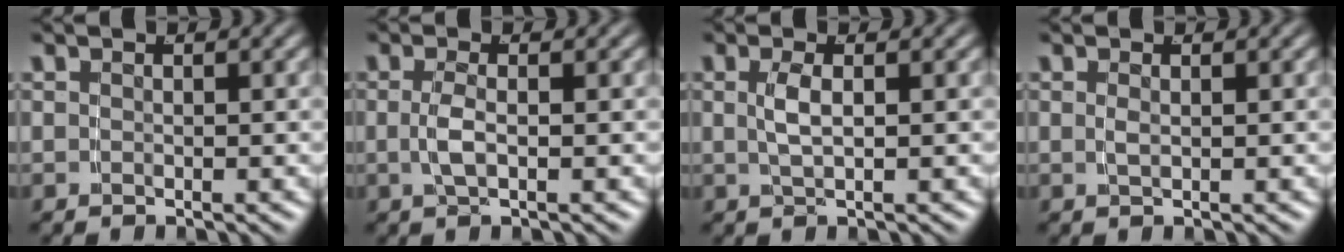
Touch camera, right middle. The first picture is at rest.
{"total": 1.7, "force": [-0.3, -0.2, 1.6], "torque": [-0.038, -0.005, 0.001]}
{"total": 1.7, "force": [0.1, -0.1, 1.7], "torque": [-0.040, -0.004, 0.010]}
{"total": 0.7, "force": [0.1, -0.5, 0.5], "torque": [-0.012, -0.007, 0.009]}